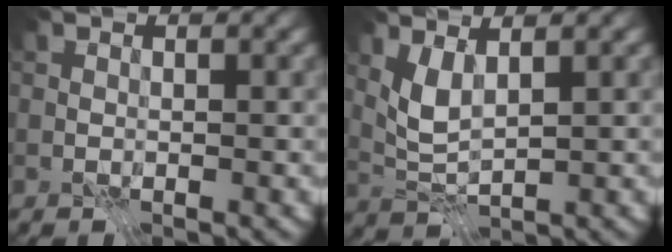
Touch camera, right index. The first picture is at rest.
{"total": 2.9, "force": [1.5, 1.0, 2.3], "torque": [-0.059, -0.008, 0.036]}